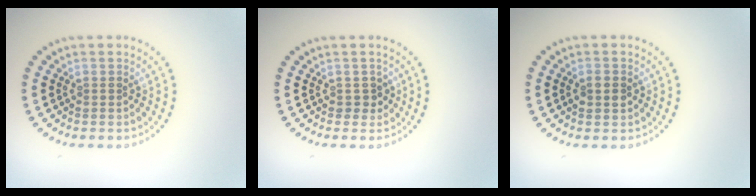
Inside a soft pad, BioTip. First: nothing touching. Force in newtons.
{"total": 1.2, "press": 1.0, "slide": 0.6}
{"total": 2.0, "press": 2.0, "slide": 0.1}